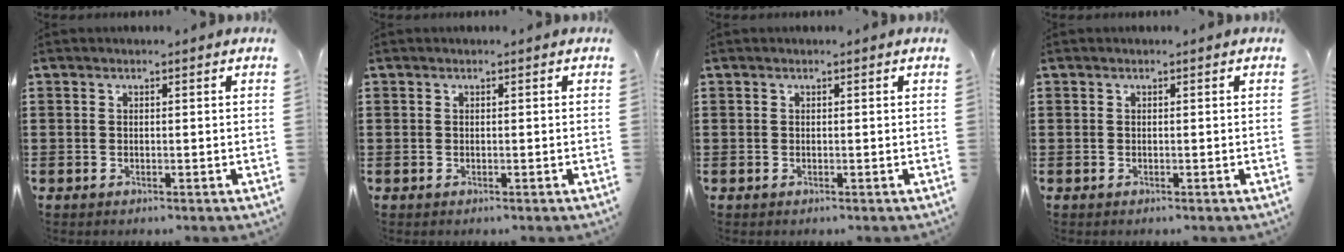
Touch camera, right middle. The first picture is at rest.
{"total": 0.0}
{"total": 0.0}
{"total": 0.0}